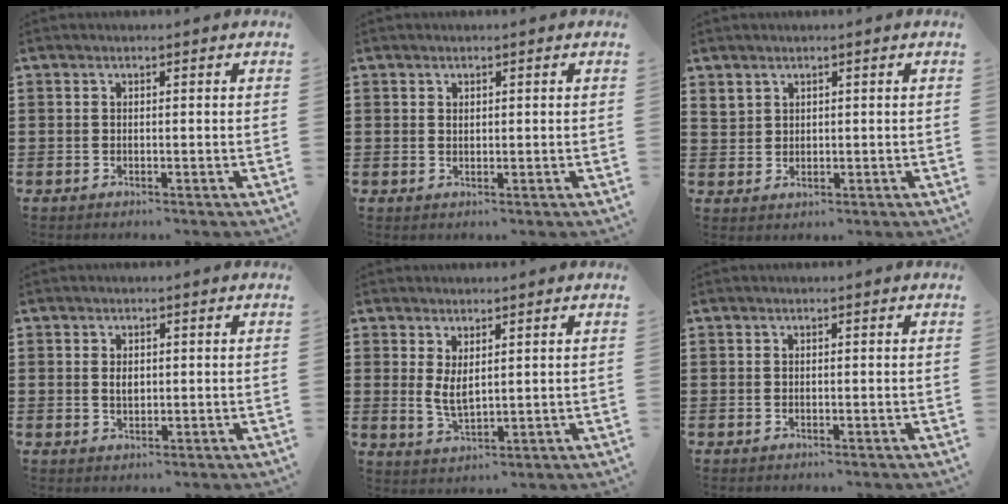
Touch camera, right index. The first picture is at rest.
{"total": 0.6, "force": [0.4, 0.4, 0.3], "torque": [-0.006, 0.001, 0.008]}
{"total": 2.1, "force": [1.7, 1.4, 0.1], "torque": [-0.008, 0.005, 0.033]}
{"total": 1.8, "force": [0.3, 1.2, 1.4], "torque": [-0.029, 0.007, 0.005]}
{"total": 3.6, "force": [1.4, 1.5, 2.9], "torque": [-0.067, -0.001, 0.024]}
{"total": 0.0}